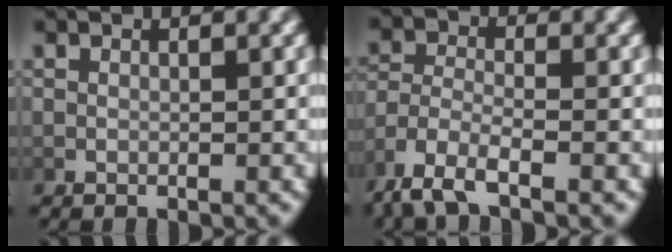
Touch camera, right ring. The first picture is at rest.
{"total": 4.1, "force": [-2.2, 2.1, 2.7], "torque": [-0.085, -0.027, -0.027]}